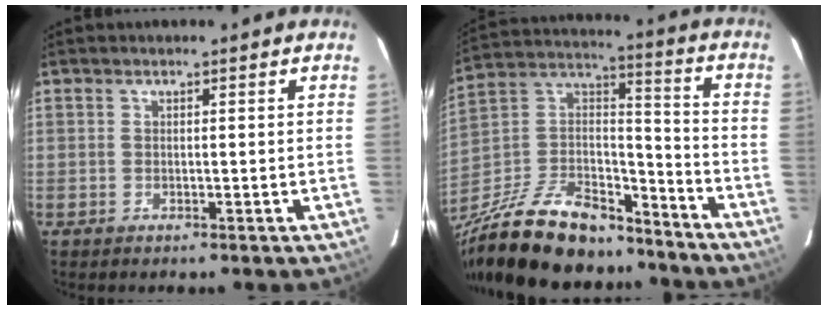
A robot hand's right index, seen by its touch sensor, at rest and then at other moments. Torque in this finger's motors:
{"motor_torque": [0.98, -1.16, 0.71, 0.18]}